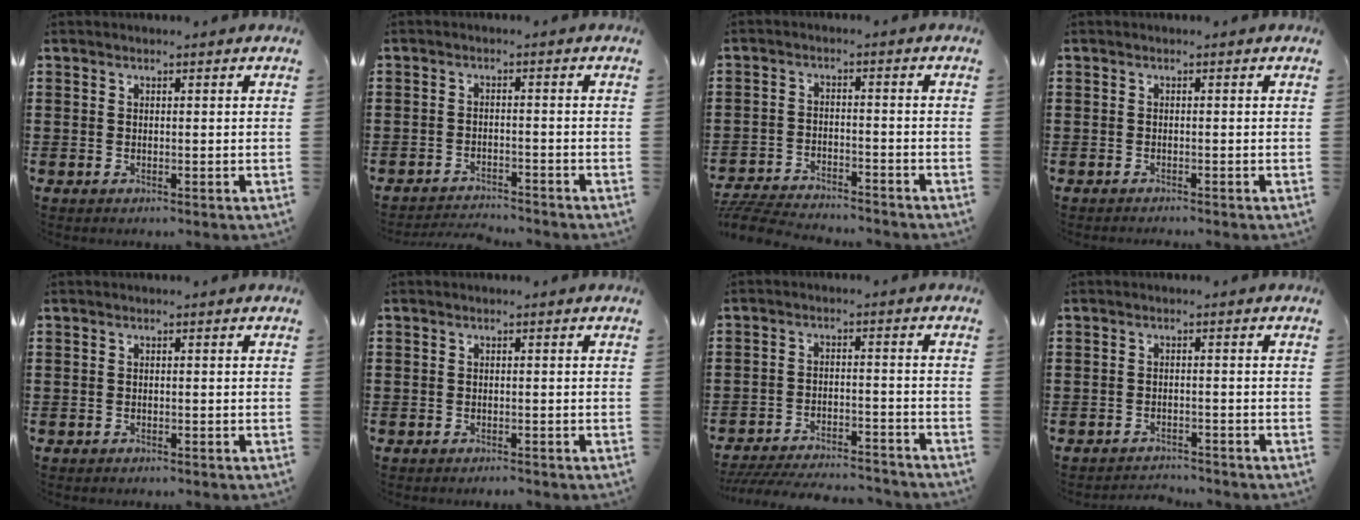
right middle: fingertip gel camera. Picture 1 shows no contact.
{"total": 2.7, "force": [-2.7, 0.1, 0.1], "torque": [-0.007, 0.000, -0.058]}
{"total": 5.4, "force": [-5.3, 0.3, 1.0], "torque": [-0.032, 0.000, -0.109]}
{"total": 0.5, "force": [-0.5, -0.1, 0.1], "torque": [-0.002, -0.001, -0.010]}
{"total": 0.5, "force": [-0.5, 0.1, 0.0], "torque": [-0.002, -0.002, -0.011]}
{"total": 1.0, "force": [-1.0, 0.1, -0.1], "torque": [-0.002, 0.001, -0.021]}
{"total": 5.7, "force": [-5.5, 0.2, 1.2], "torque": [-0.030, 0.000, -0.110]}
{"total": 2.0, "force": [-2.0, 0.2, 0.0], "torque": [-0.007, -0.001, -0.042]}